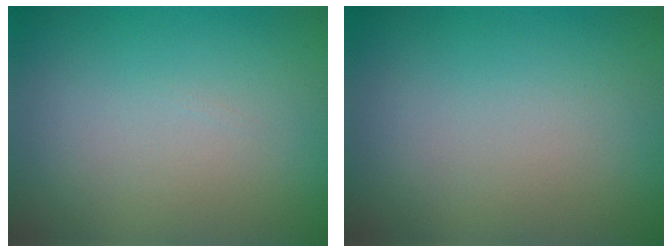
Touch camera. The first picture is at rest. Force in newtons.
{"total": 0.0}